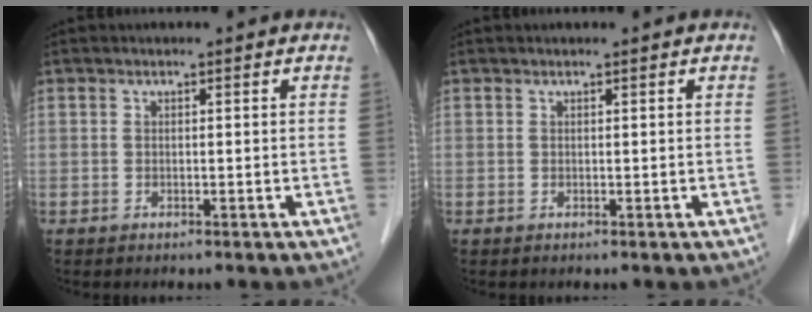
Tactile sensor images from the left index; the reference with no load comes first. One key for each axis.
{"total": 0.0}